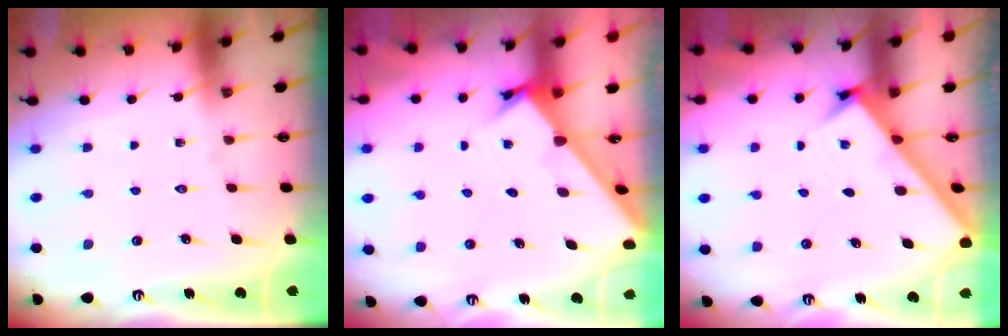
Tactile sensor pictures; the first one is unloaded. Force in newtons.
{"total": 2.1, "press": 2.1, "slide": 0.2}
{"total": 2.9, "press": 2.9, "slide": 0.4}